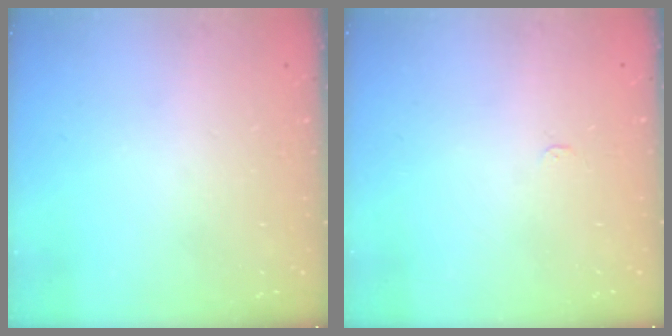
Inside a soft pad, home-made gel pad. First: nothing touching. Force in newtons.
{"total": 2.4, "press": 2.4, "slide": 0.3}